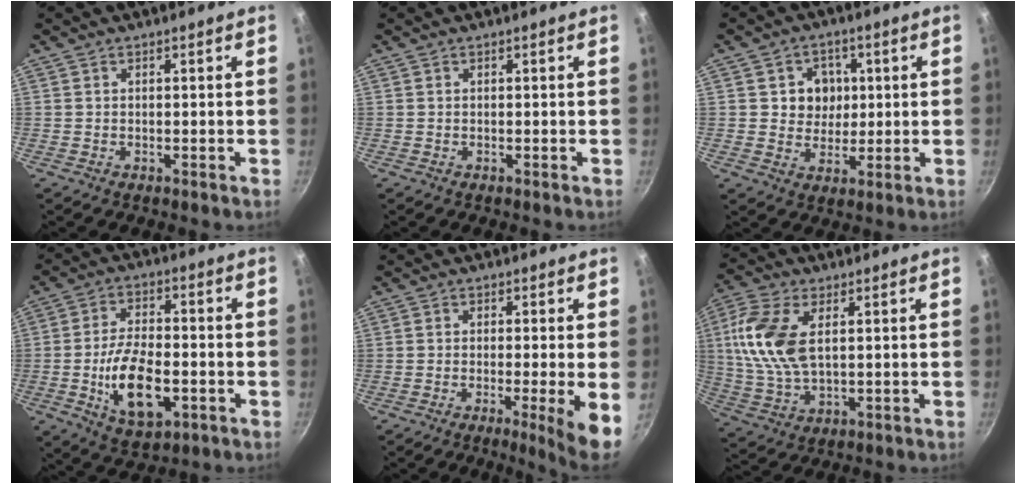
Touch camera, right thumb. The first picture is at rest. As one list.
[{"total": 0.0}, {"total": 7.0, "force": [1.2, 6.4, 2.6], "torque": [-0.003, -0.005, 0.018]}, {"total": 13.6, "force": [-3.4, 6.9, 11.2], "torque": [-0.191, 0.014, -0.055]}, {"total": 7.1, "force": [-1.7, 0.3, 6.8], "torque": [-0.100, -0.006, -0.028]}, {"total": 13.2, "force": [3.0, 7.1, 10.7], "torque": [-0.217, -0.002, 0.058]}]